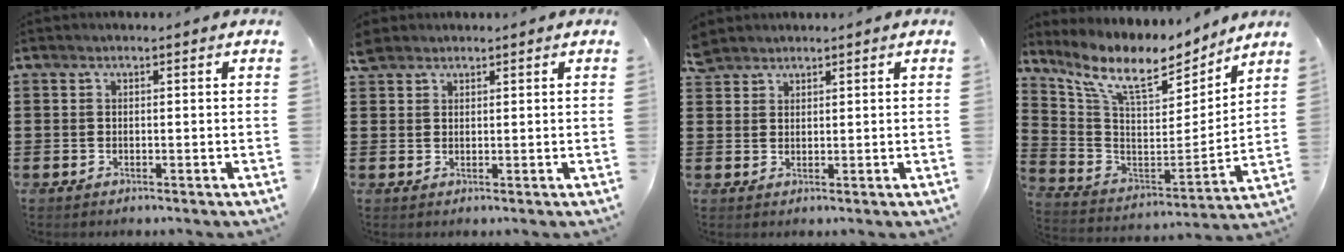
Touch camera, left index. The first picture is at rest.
{"total": 2.3, "force": [2.0, 1.1, 0.5], "torque": [-0.015, 0.007, 0.039]}
{"total": 2.4, "force": [2.2, 1.0, 0.1], "torque": [-0.009, 0.004, 0.046]}
{"total": 10.5, "force": [8.1, 2.6, 6.0], "torque": [-0.152, -0.051, 0.140]}